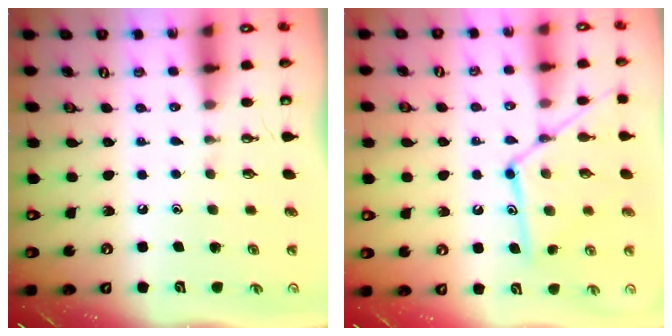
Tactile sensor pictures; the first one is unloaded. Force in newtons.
{"total": 14.8, "press": 14.8, "slide": 1.3}